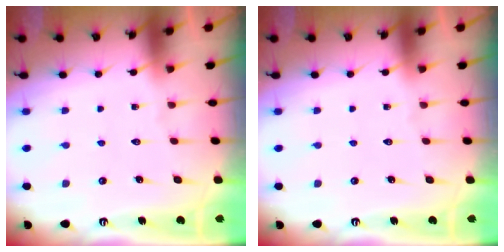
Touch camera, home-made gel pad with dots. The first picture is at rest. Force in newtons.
{"total": 0.0}